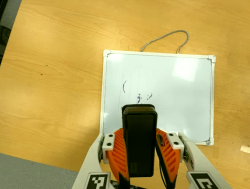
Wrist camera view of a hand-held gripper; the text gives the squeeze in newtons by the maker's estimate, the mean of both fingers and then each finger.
{"total": 6.2, "left": 5.5, "right": 6.8}